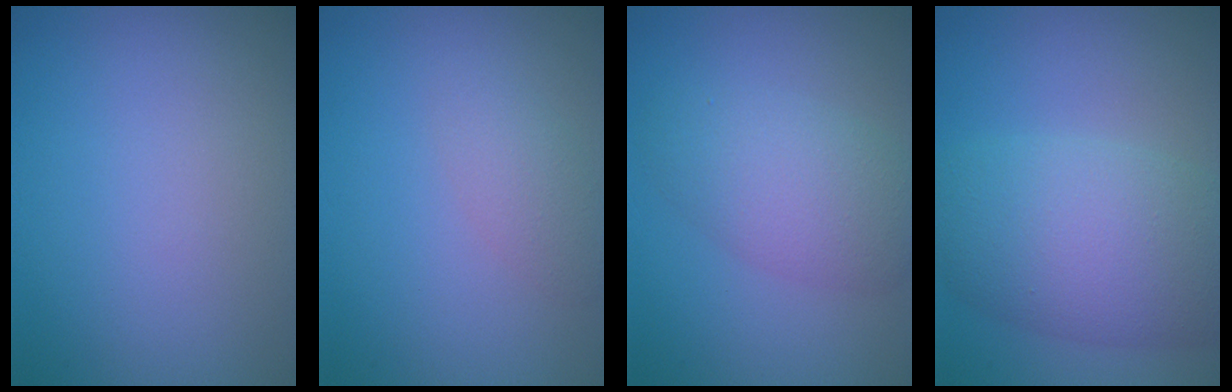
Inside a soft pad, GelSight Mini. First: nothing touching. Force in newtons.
{"total": 1.8, "press": 1.8, "slide": 0.2}
{"total": 4.6, "press": 4.6, "slide": 0.3}
{"total": 8.1, "press": 8.1, "slide": 0.5}